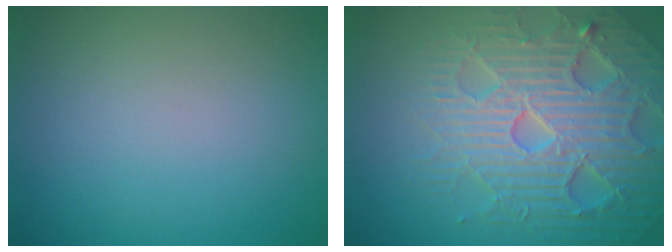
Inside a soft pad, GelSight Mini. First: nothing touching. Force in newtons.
{"total": 7.2, "press": 7.0, "slide": 1.4}